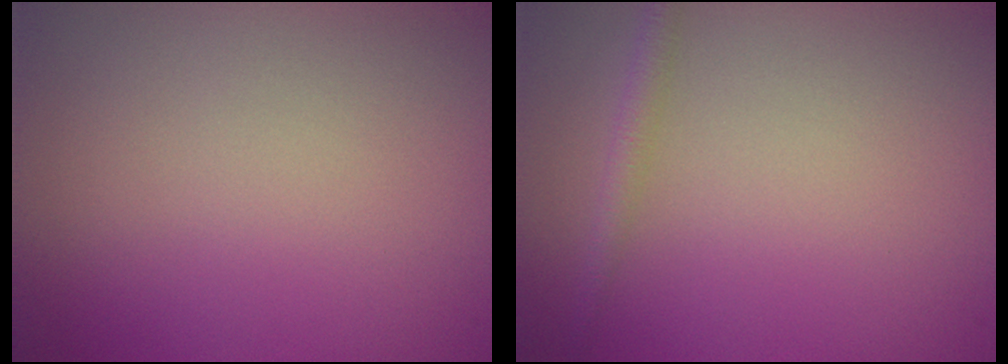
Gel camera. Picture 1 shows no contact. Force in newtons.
{"total": 1.4, "press": 1.4, "slide": 0.0}